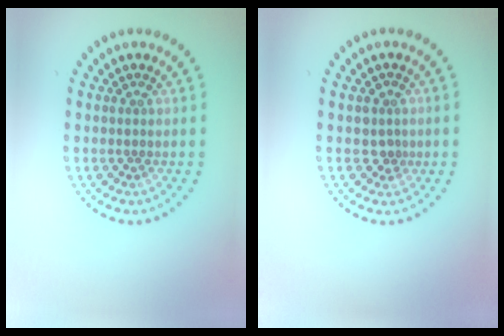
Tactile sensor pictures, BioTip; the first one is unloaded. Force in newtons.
{"total": 1.1, "press": 1.0, "slide": 0.4}